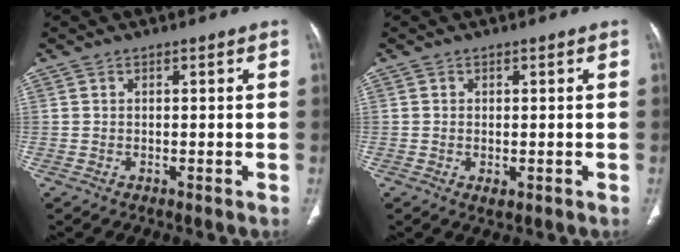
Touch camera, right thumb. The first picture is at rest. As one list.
[{"total": 1.3, "force": [-0.4, 0.8, 1.0], "torque": [-0.018, -0.004, -0.003]}]